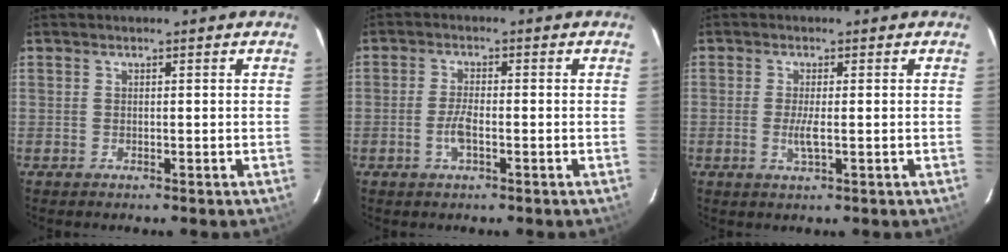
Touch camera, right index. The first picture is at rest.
{"total": 3.3, "force": [-1.2, 1.0, 2.9], "torque": [-0.062, 0.002, -0.023]}
{"total": 2.8, "force": [-0.4, 0.2, 2.8], "torque": [-0.054, -0.005, -0.007]}